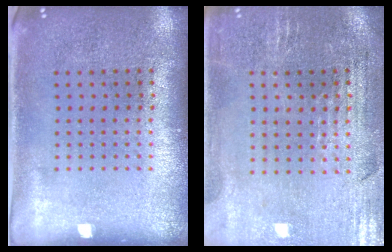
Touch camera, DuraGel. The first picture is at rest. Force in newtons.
{"total": 1.1, "press": 1.1, "slide": 0.3}